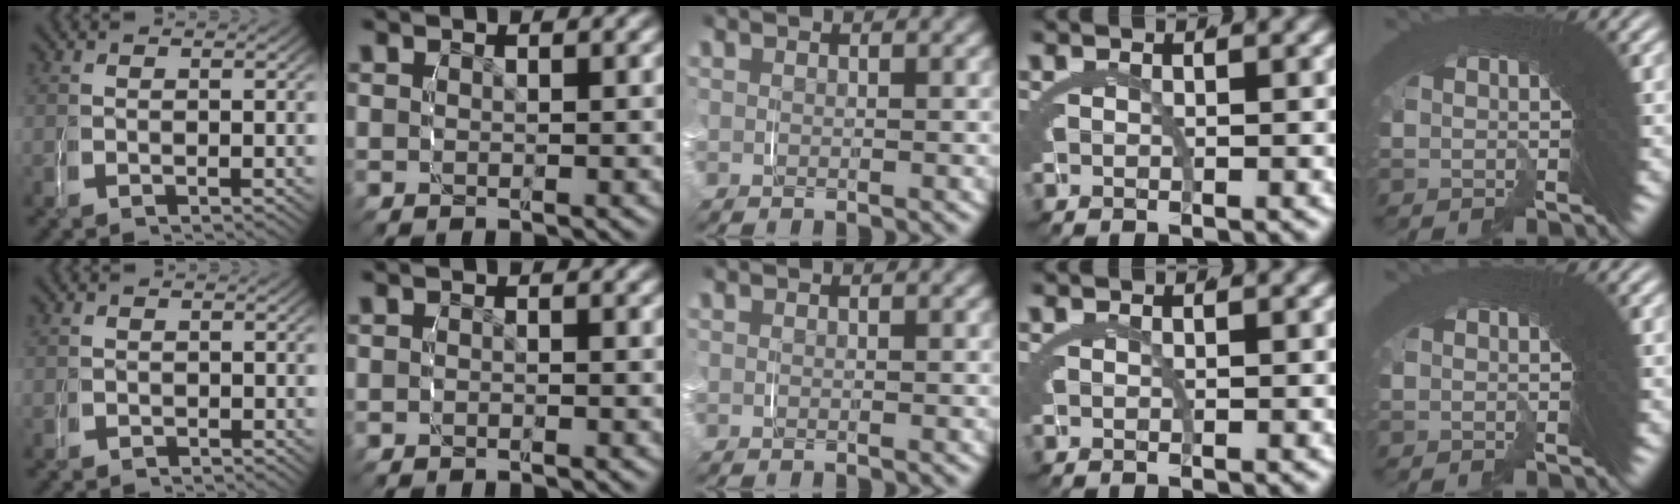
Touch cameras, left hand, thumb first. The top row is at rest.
{"thumb": {"total": 0.7, "force": [0.0, -0.2, -0.7], "torque": [0.013, 0.003, -0.002]}, "index": {"total": 0.7, "force": [-0.7, 0.0, 0.1], "torque": [0.003, 0.000, -0.012]}}